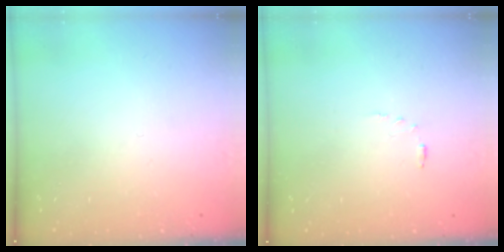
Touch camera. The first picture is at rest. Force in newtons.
{"total": 2.5, "press": 2.5, "slide": 0.5}